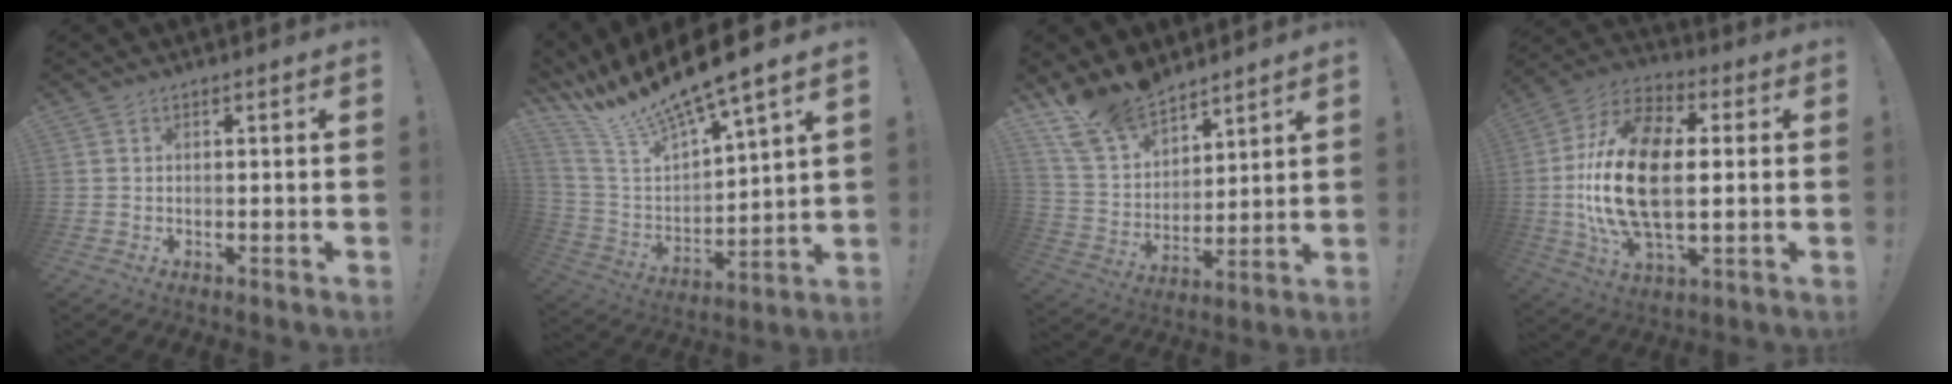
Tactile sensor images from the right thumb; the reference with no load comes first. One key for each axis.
{"total": 14.5, "fx": 11.8, "fy": 2.8, "fz": 8.0, "tx": -0.162, "ty": -0.090, "tz": 0.200}
{"total": 15.4, "fx": 13.3, "fy": 6.6, "fz": 3.8, "tx": -0.088, "ty": -0.104, "tz": 0.251}
{"total": 21.8, "fx": 0.0, "fy": 11.6, "fz": 18.4, "tx": -0.370, "ty": 0.000, "tz": 0.001}